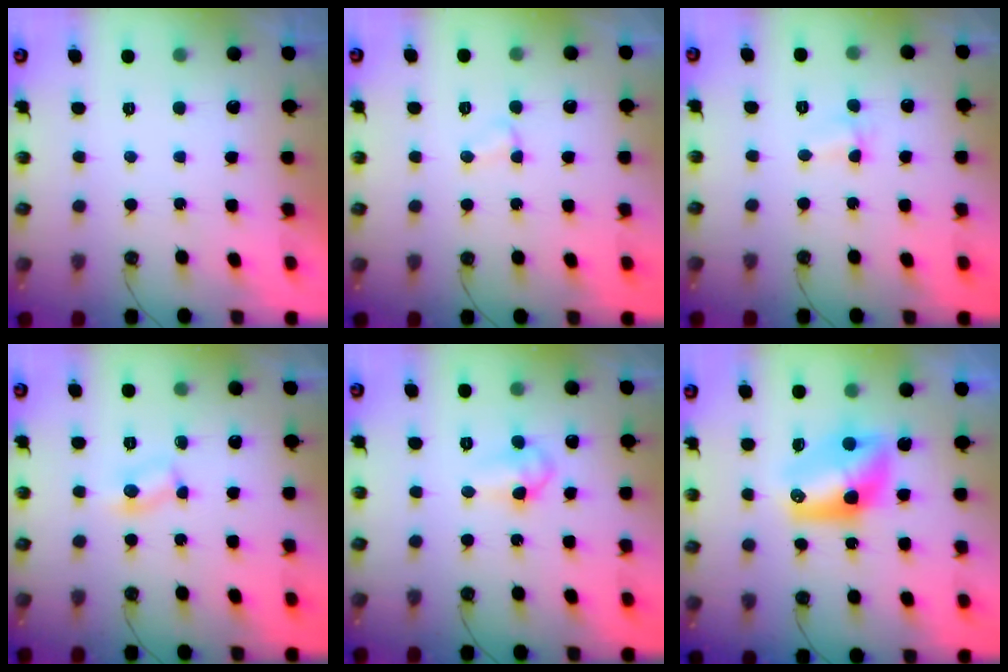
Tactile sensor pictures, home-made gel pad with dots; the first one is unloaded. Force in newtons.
{"total": 2.7, "press": 2.6, "slide": 0.4}
{"total": 2.6, "press": 2.5, "slide": 0.5}
{"total": 3.1, "press": 3.1, "slide": 0.4}
{"total": 7.8, "press": 6.7, "slide": 4.1}
{"total": 11.0, "press": 11.0, "slide": 0.8}